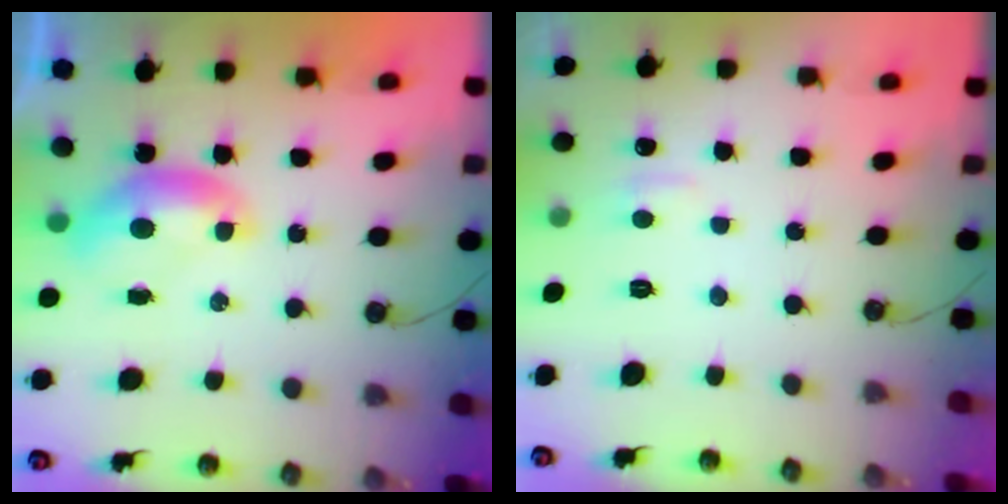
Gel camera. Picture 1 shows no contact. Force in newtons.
{"total": 1.6, "press": 1.5, "slide": 0.6}